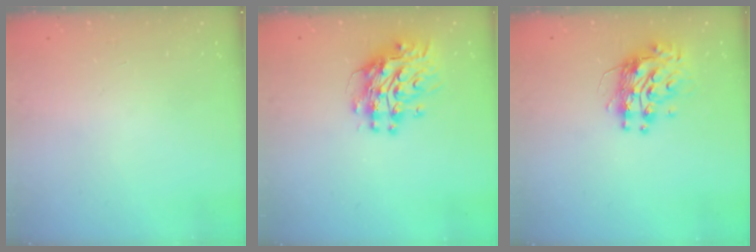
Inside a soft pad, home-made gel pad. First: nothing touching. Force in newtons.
{"total": 10.7, "press": 10.7, "slide": 0.9}
{"total": 9.1, "press": 9.1, "slide": 0.8}